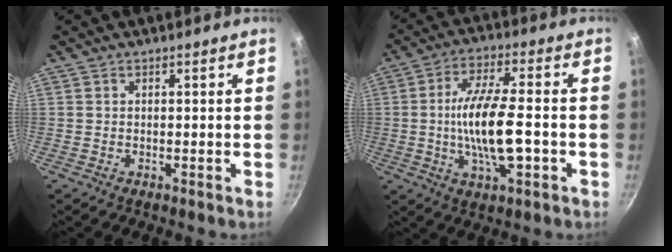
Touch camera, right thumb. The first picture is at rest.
{"total": 13.6, "force": [-2.0, 4.4, 12.7], "torque": [-0.228, 0.012, -0.041]}